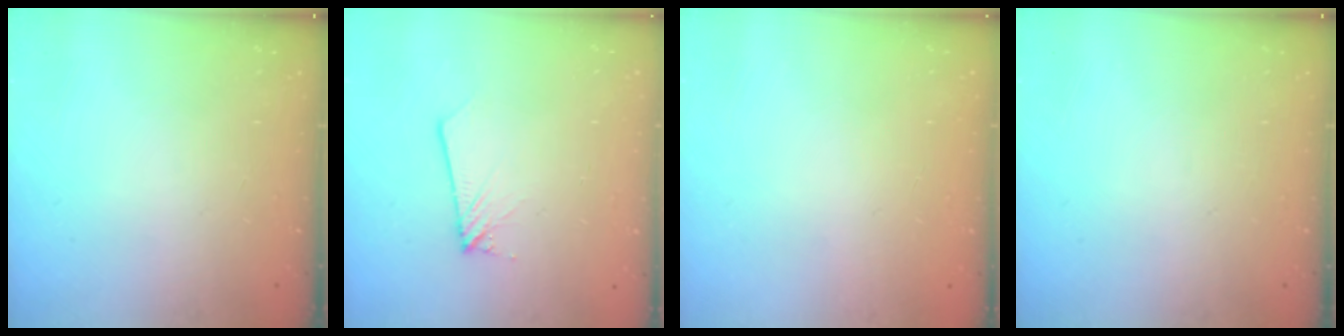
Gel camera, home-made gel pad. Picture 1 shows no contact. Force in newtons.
{"total": 1.7, "press": 1.7, "slide": 0.1}
{"total": 0.7, "press": 0.3, "slide": 0.7}
{"total": 0.0}